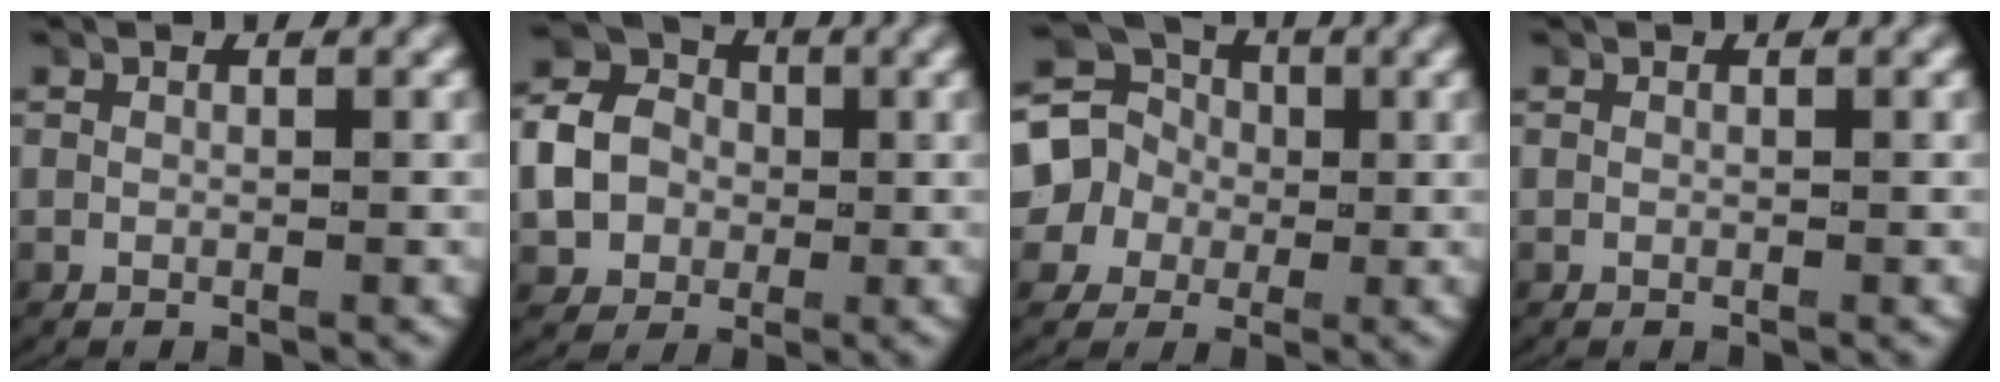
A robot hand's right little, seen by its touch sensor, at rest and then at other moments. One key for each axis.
{"total": 6.4, "fx": 0.0, "fy": 5.7, "fz": 3.1, "tx": -0.069, "ty": -0.007, "tz": -0.001}
{"total": 11.4, "fx": 0.9, "fy": 10.5, "fz": 4.4, "tx": -0.113, "ty": -0.019, "tz": 0.004}
{"total": 0.0}